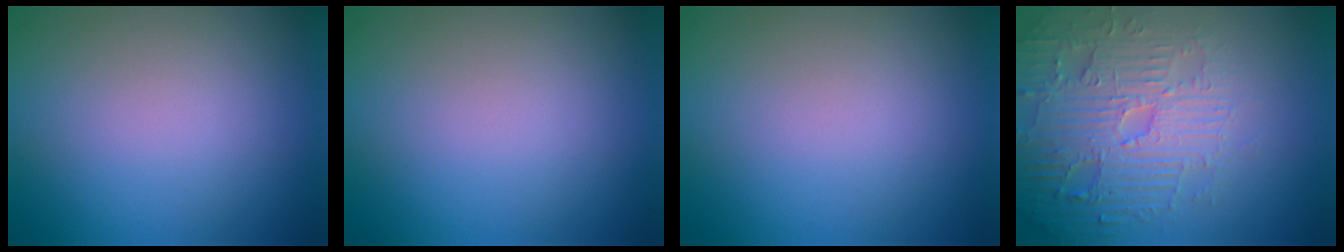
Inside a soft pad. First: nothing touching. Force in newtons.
{"total": 0.0}
{"total": 0.0}
{"total": 5.2, "press": 5.0, "slide": 1.1}